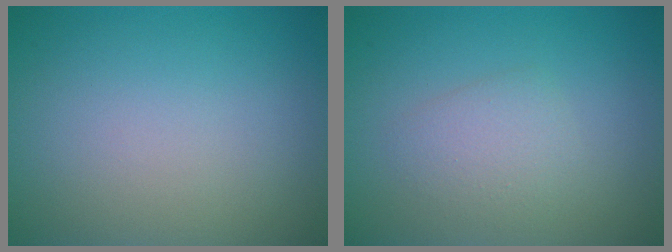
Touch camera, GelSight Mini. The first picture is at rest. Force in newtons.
{"total": 2.1, "press": 2.1, "slide": 0.2}